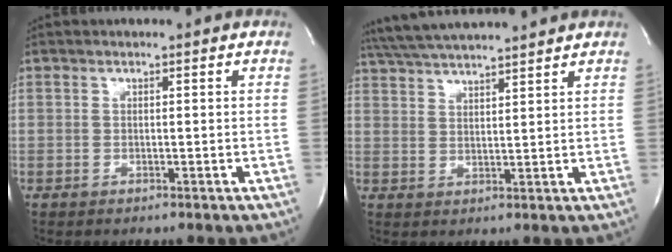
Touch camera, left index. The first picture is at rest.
{"total": 11.5, "force": [10.6, -0.1, 4.6], "torque": [-0.092, 0.027, 0.169]}